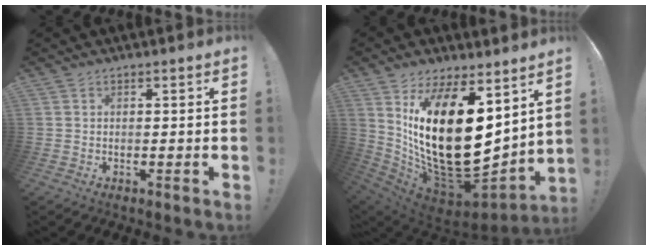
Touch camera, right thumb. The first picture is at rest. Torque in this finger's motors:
{"motor_torque": [-0.23, 2.59, 2.55, 0.22, 0.93]}